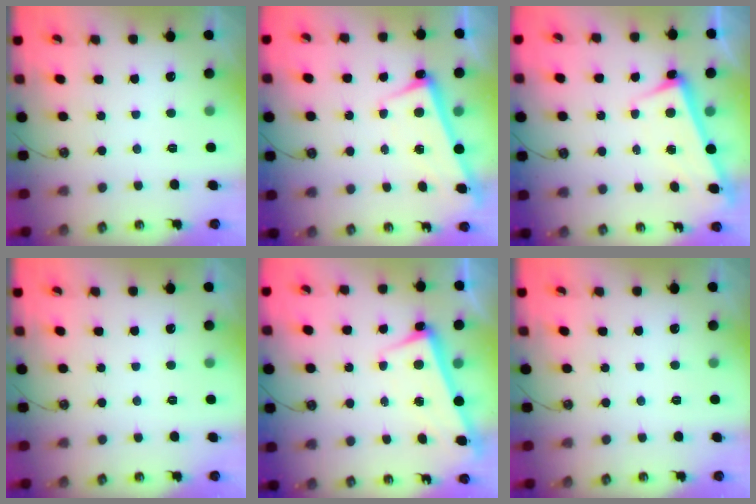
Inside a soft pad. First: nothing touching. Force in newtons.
{"total": 2.4, "press": 2.3, "slide": 0.9}
{"total": 2.6, "press": 2.5, "slide": 0.7}
{"total": 0.0}
{"total": 2.8, "press": 2.6, "slide": 1.0}
{"total": 0.0}